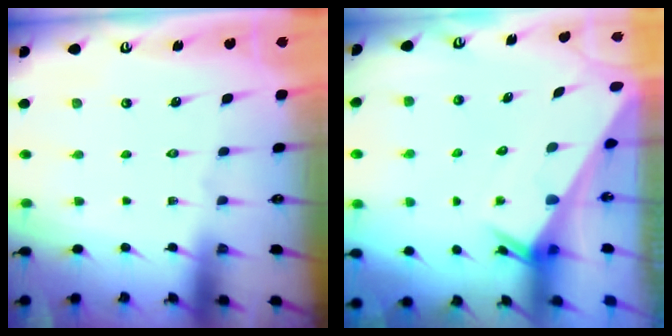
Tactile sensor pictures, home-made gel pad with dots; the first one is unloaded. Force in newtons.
{"total": 2.6, "press": 2.6, "slide": 0.1}